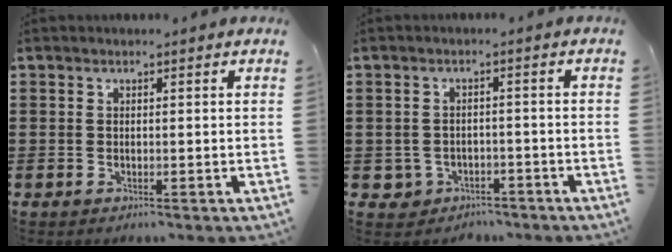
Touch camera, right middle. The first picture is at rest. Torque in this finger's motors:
{"motor_torque": [-0.05, -0.06, 0.07, -0.01]}